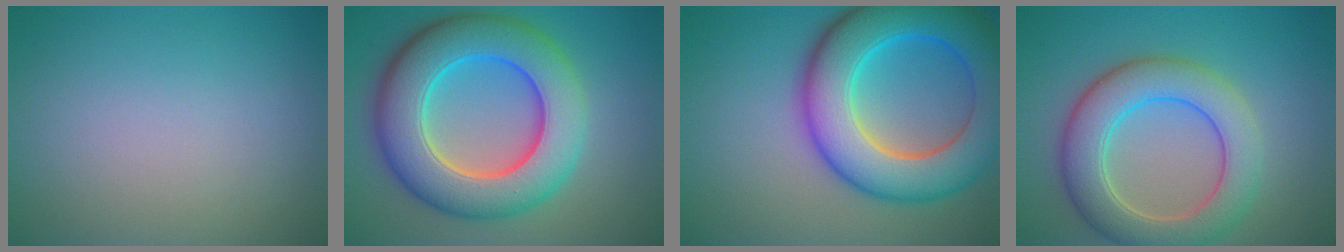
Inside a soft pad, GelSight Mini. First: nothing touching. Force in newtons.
{"total": 11.3, "press": 11.3, "slide": 0.4}
{"total": 11.6, "press": 11.6, "slide": 0.2}
{"total": 7.2, "press": 7.2, "slide": 0.4}